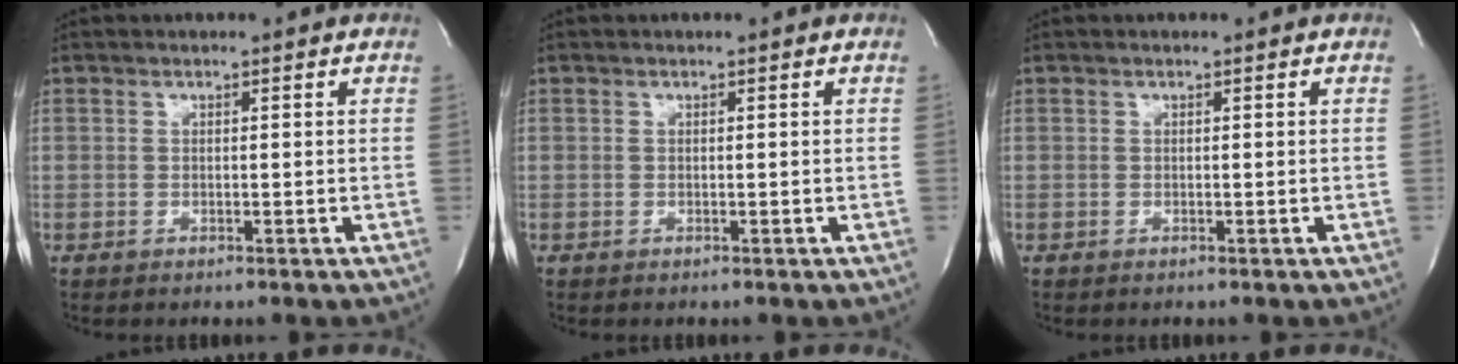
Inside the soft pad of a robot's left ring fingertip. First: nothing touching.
{"total": 0.0}
{"total": 0.0}